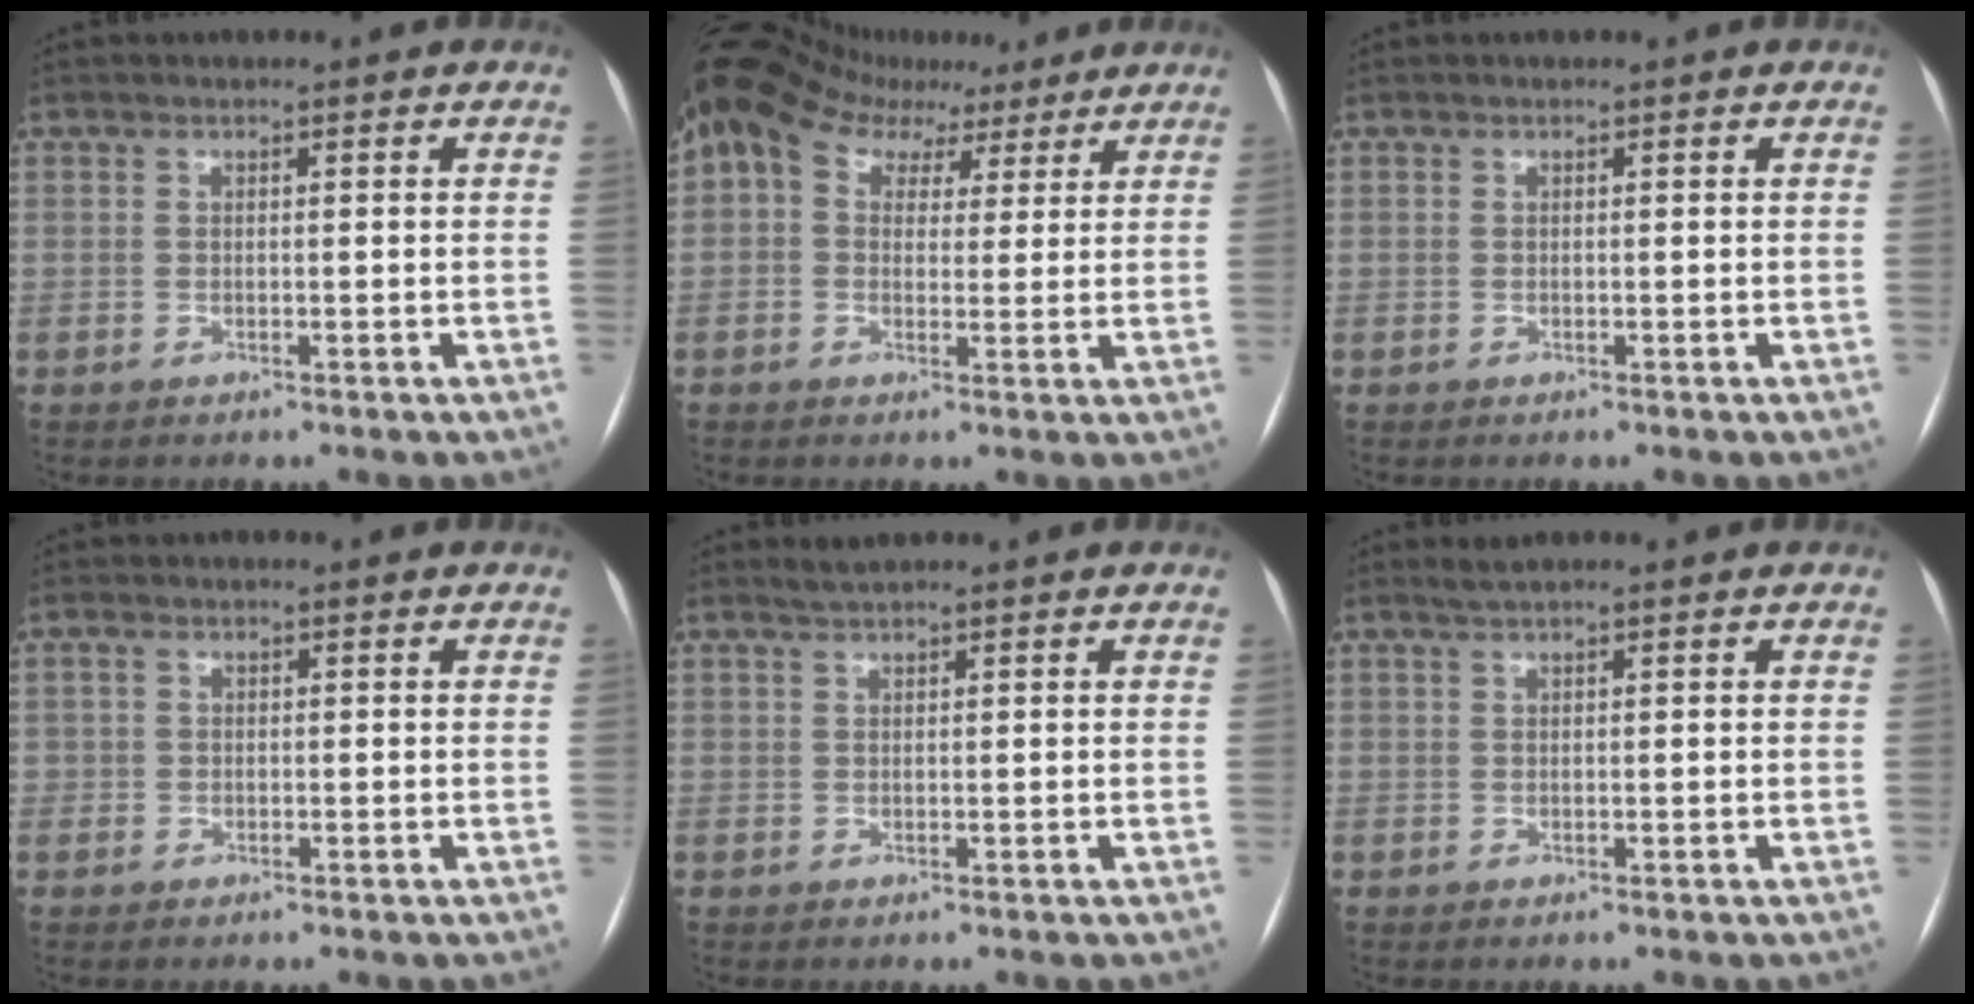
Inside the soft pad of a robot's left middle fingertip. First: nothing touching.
{"total": 10.1, "force": [5.9, 6.5, 5.0], "torque": [-0.084, 0.063, 0.094]}
{"total": 0.0}
{"total": 1.3, "force": [-0.3, 1.2, 0.2], "torque": [0.001, 0.005, -0.007]}
{"total": 1.5, "force": [1.2, 0.1, 0.8], "torque": [-0.020, 0.010, 0.025]}
{"total": 1.4, "force": [1.0, -0.1, 1.1], "torque": [-0.026, 0.015, 0.020]}